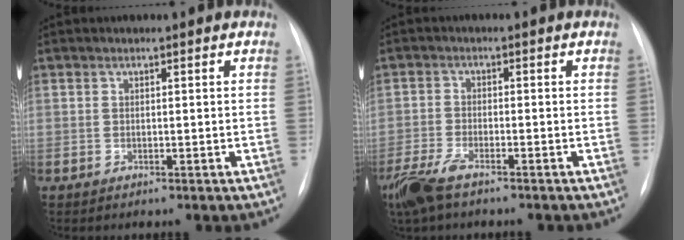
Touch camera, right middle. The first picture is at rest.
{"total": 7.0, "force": [-5.3, 1.9, 4.2], "torque": [-0.091, -0.017, -0.097]}